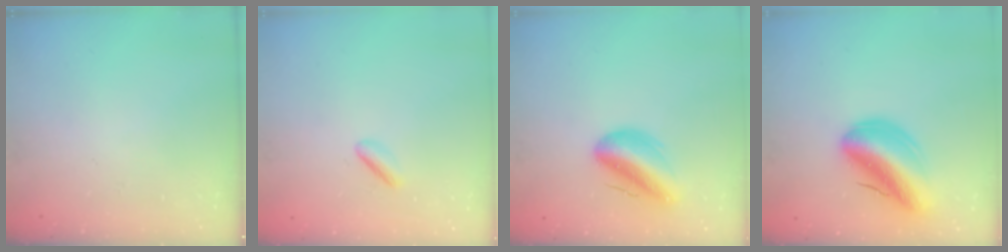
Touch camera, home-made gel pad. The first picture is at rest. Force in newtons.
{"total": 2.3, "press": 2.0, "slide": 1.1}
{"total": 12.4, "press": 11.9, "slide": 3.5}
{"total": 17.4, "press": 16.9, "slide": 4.0}